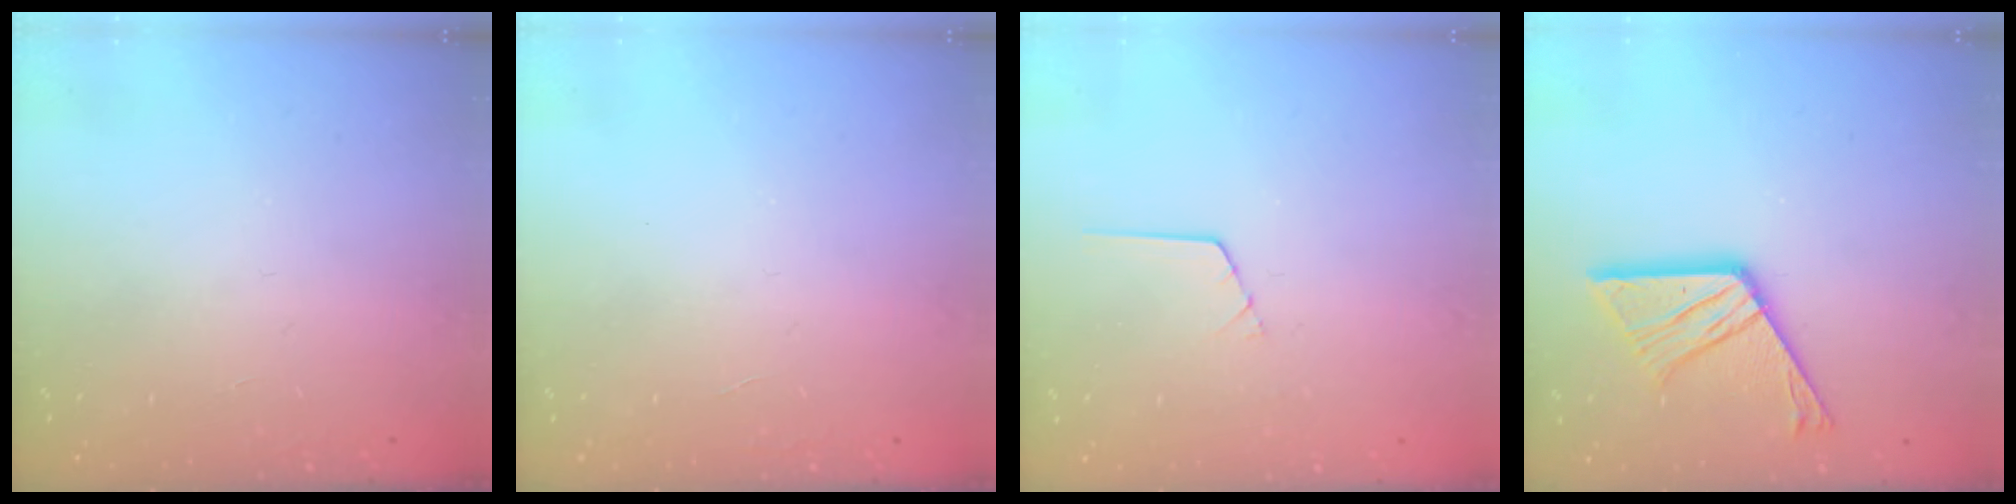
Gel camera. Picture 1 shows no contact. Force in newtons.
{"total": 0.0}
{"total": 0.5, "press": 0.5, "slide": 0.2}
{"total": 15.3, "press": 15.2, "slide": 1.6}